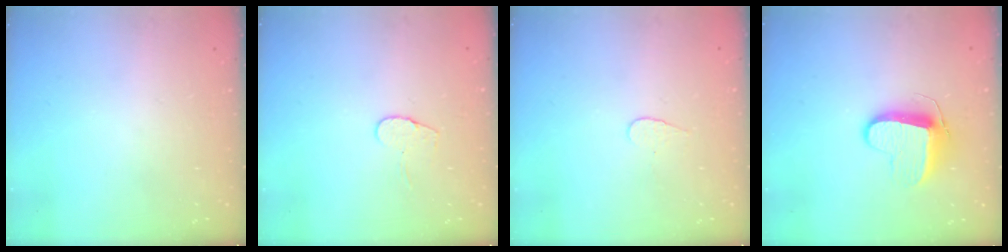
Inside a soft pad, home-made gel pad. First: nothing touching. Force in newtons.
{"total": 5.6, "press": 5.6, "slide": 0.4}
{"total": 3.7, "press": 3.7, "slide": 0.4}
{"total": 9.2, "press": 9.2, "slide": 0.3}